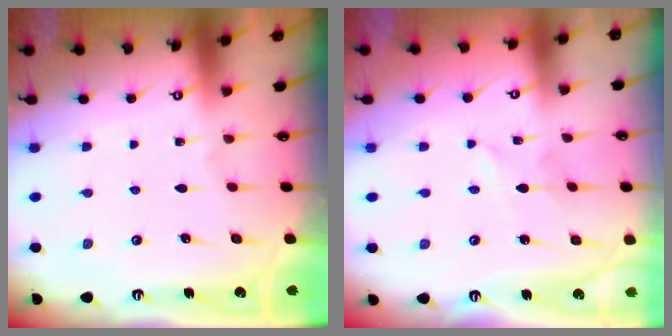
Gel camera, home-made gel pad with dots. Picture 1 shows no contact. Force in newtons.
{"total": 0.9, "press": 0.9, "slide": 0.1}